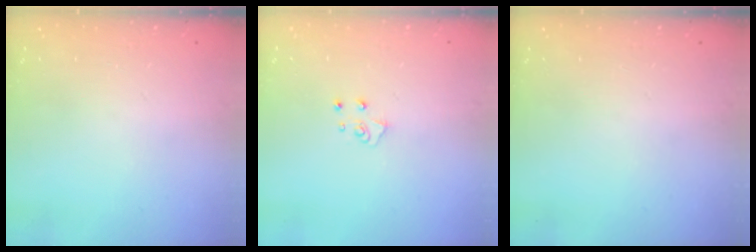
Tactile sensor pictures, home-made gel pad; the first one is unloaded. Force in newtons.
{"total": 5.1, "press": 5.1, "slide": 0.4}
{"total": 0.0}